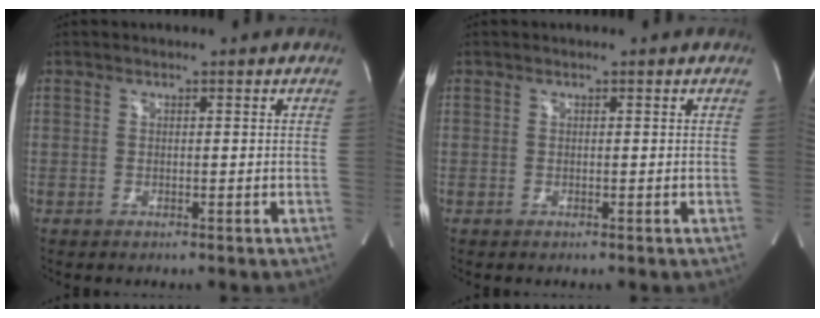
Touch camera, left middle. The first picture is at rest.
{"total": 0.0}